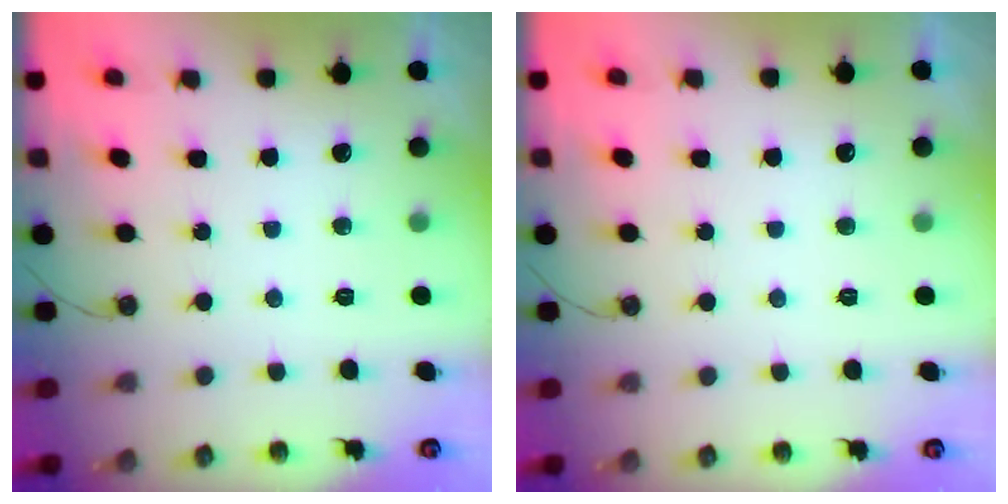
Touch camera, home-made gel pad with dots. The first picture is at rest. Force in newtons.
{"total": 0.0}